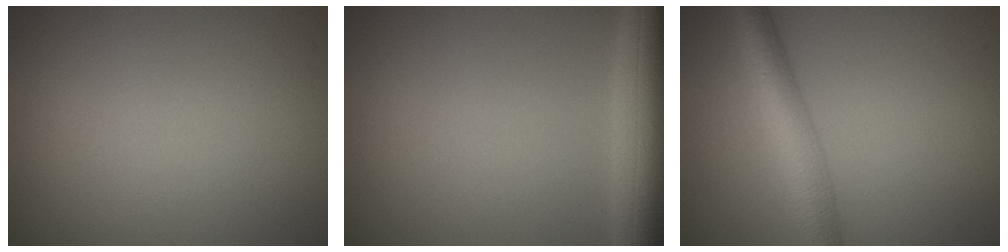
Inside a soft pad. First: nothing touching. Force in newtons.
{"total": 8.9, "press": 8.9, "slide": 0.3}
{"total": 5.1, "press": 5.1, "slide": 0.1}